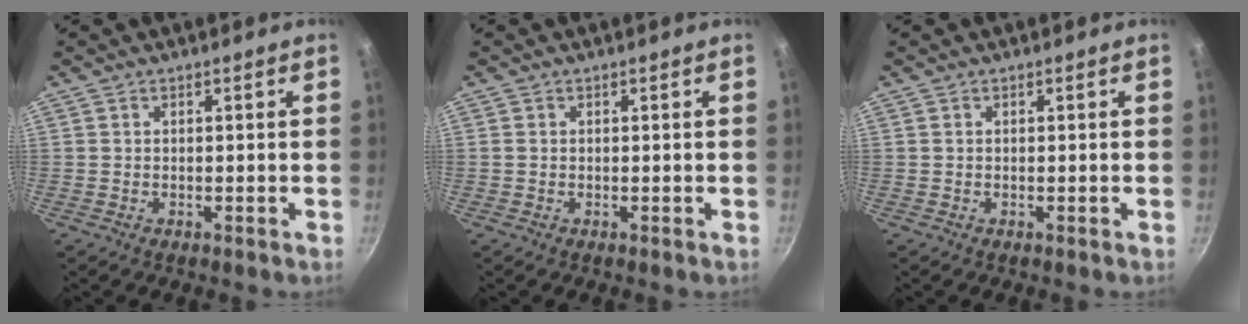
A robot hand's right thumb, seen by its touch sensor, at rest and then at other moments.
{"total": 0.0}
{"total": 0.0}